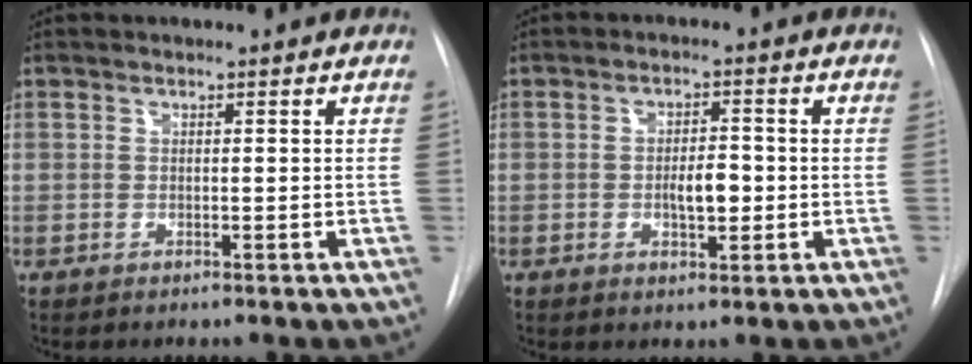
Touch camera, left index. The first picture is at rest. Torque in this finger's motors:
{"motor_torque": [0.62, -0.07, 0.11, 0.07]}